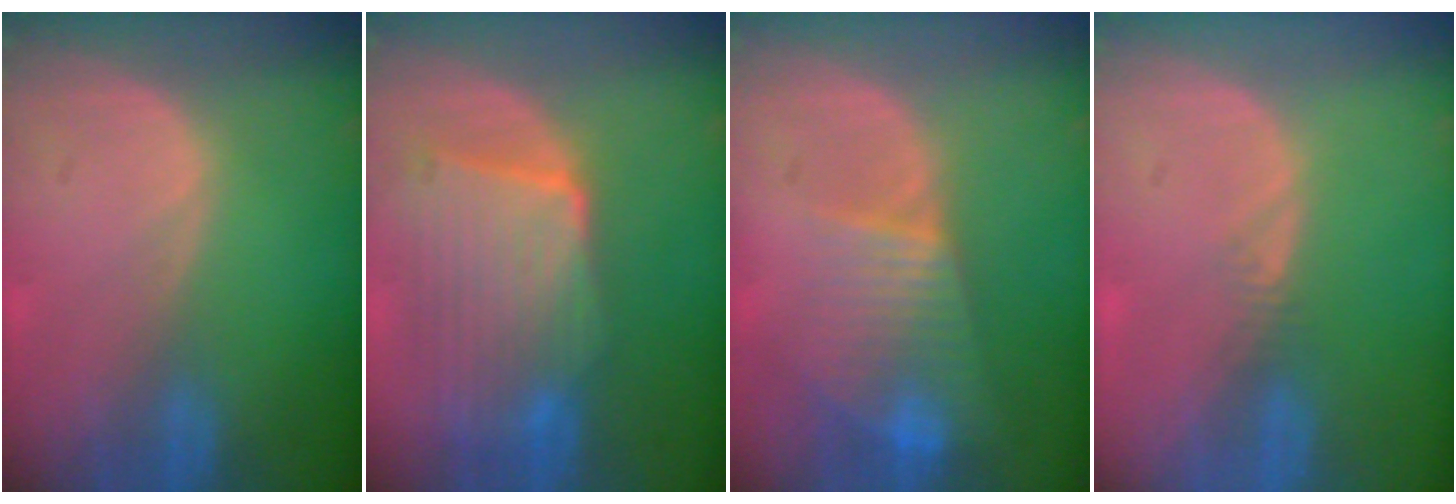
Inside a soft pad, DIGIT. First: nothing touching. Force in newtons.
{"total": 9.6, "press": 8.7, "slide": 4.1}
{"total": 8.1, "press": 7.0, "slide": 4.2}
{"total": 0.9, "press": 0.8, "slide": 0.4}